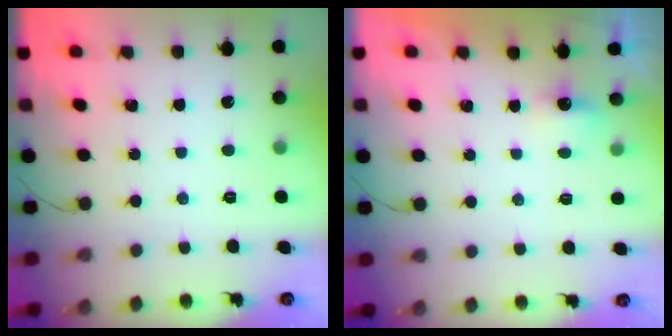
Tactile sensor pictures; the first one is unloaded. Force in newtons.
{"total": 1.7, "press": 1.5, "slide": 0.7}